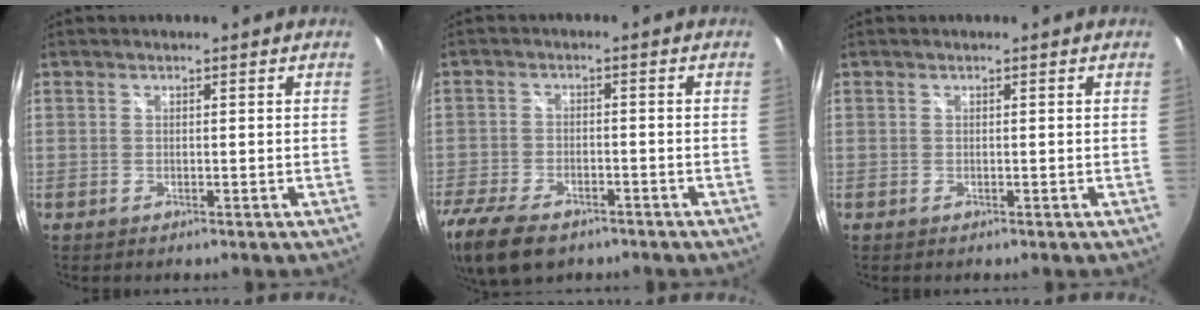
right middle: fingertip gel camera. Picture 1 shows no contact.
{"total": 13.8, "force": [-9.6, 6.7, 7.4], "torque": [-0.197, -0.037, -0.168]}
{"total": 0.0}